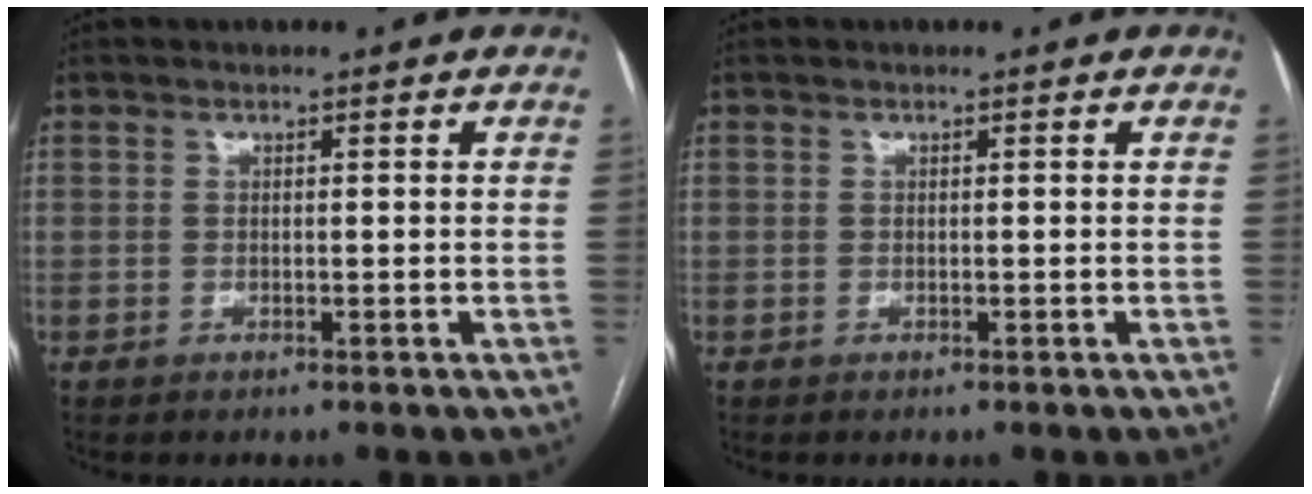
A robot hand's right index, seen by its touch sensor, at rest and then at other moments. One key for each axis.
{"total": 0.0}